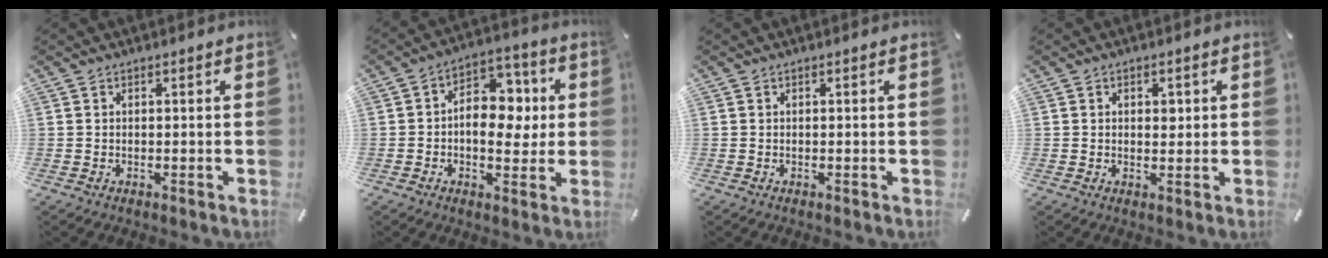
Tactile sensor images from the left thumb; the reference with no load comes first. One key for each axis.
{"total": 10.7, "fx": 0.3, "fy": 7.9, "fz": 7.2, "tx": -0.083, "ty": -0.006, "tz": 0.004}
{"total": 0.0}
{"total": 2.5, "fx": 0.5, "fy": 1.8, "fz": 1.6, "tx": -0.011, "ty": -0.003, "tz": 0.002}